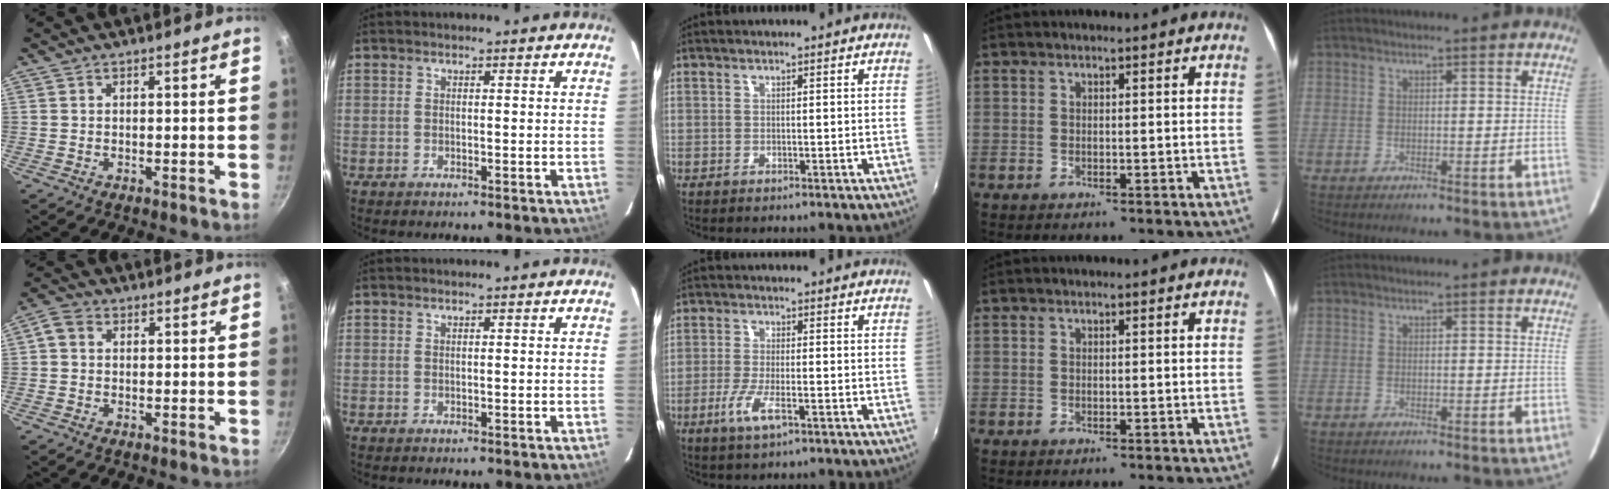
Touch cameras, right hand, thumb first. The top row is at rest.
{"thumb": {"total": 3.2, "force": [0.3, 2.6, 1.8], "torque": [-0.035, 0.009, -0.005]}, "middle": {"total": 5.5, "force": [-2.7, 1.3, 4.6], "torque": [-0.103, -0.013, -0.054]}}